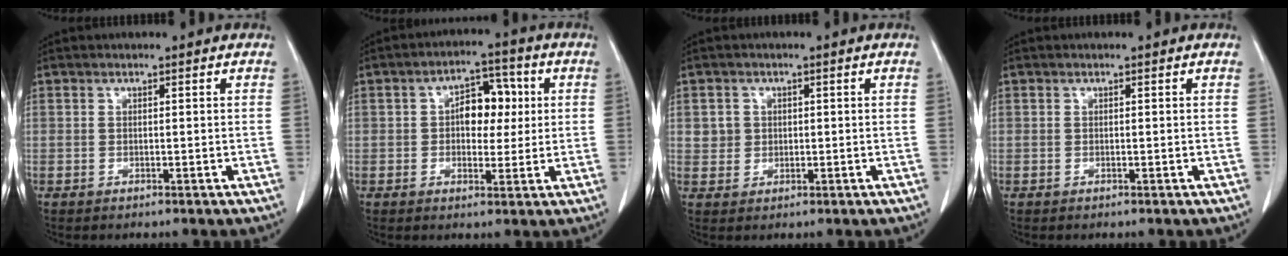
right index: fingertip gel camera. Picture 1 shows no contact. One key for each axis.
{"total": 6.8, "fx": 0.9, "fy": 4.1, "fz": 5.3, "tx": -0.077, "ty": 0.023, "tz": 0.014}
{"total": 2.7, "fx": 0.6, "fy": 2.6, "fz": 0.5, "tx": -0.001, "ty": 0.004, "tz": 0.013}
{"total": 0.0}